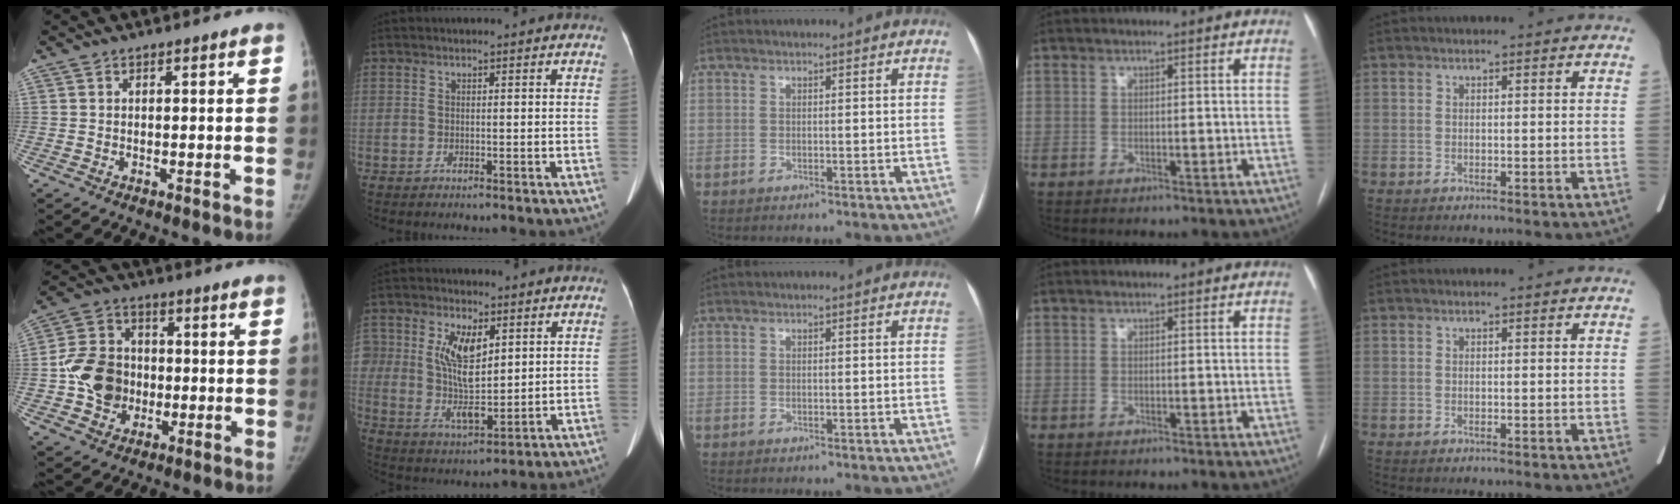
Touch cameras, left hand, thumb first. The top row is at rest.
{"thumb": {"total": 11.7, "force": [-1.6, 9.9, 6.1], "torque": [-0.084, 0.018, -0.034]}, "index": {"total": 9.7, "force": [2.2, 5.1, 7.9], "torque": [-0.156, 0.006, 0.048]}}